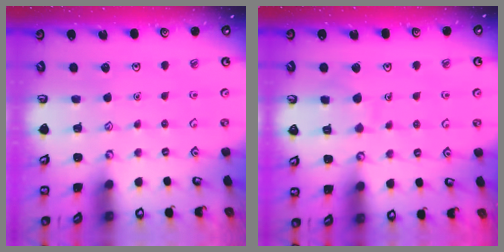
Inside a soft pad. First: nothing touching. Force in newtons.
{"total": 5.8, "press": 5.8, "slide": 0.6}